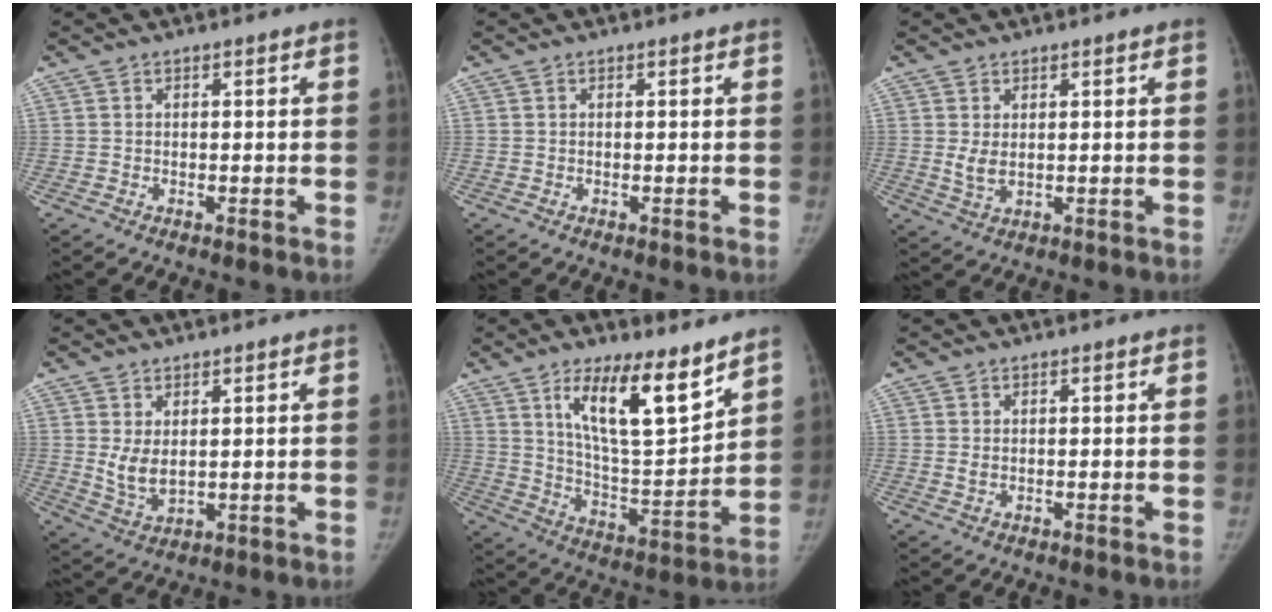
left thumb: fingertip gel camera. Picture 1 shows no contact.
{"total": 0.0}
{"total": 3.1, "force": [0.7, 1.7, 2.4], "torque": [-0.044, -0.009, 0.022]}
{"total": 5.1, "force": [1.3, 2.8, 4.1], "torque": [-0.072, -0.017, 0.037]}
{"total": 16.2, "force": [9.9, 4.9, 11.9], "torque": [-0.169, -0.070, 0.183]}
{"total": 0.6, "force": [0.2, 0.4, 0.4], "torque": [-0.008, -0.002, 0.005]}